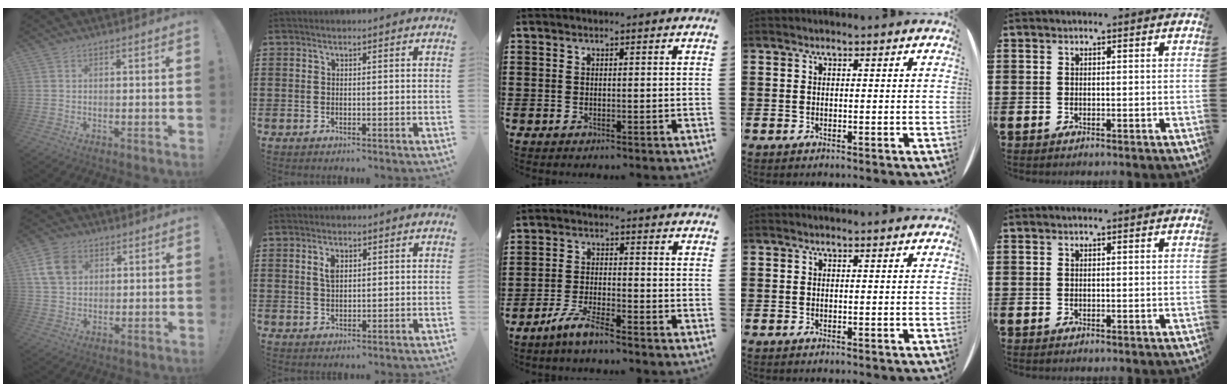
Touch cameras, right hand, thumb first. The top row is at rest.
{"thumb": {"total": 9.9, "force": [3.7, 7.4, 5.4], "torque": [-0.099, 0.000, 0.076]}, "index": {"total": 2.6, "force": [1.0, 1.4, 2.0], "torque": [-0.044, 0.007, 0.016]}, "middle": {"total": 4.6, "force": [-4.0, 0.2, 2.3], "torque": [-0.060, -0.007, -0.081]}}